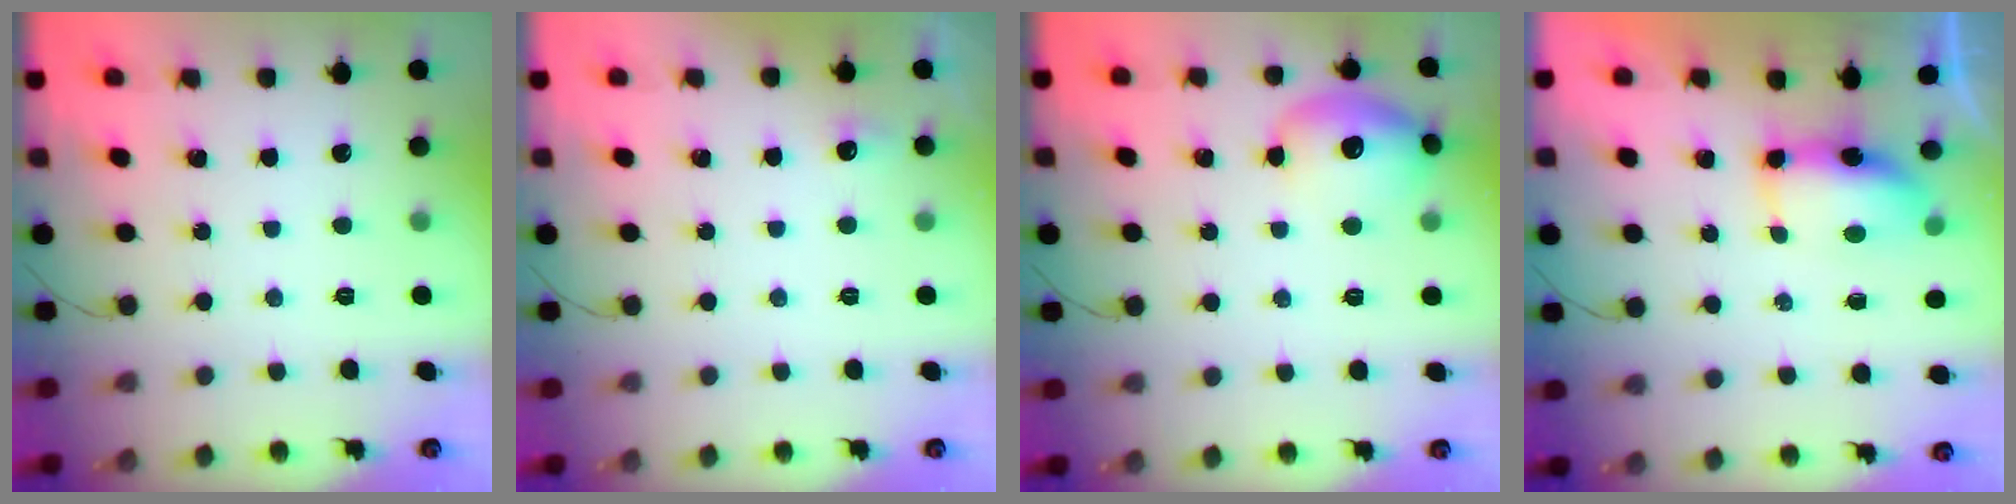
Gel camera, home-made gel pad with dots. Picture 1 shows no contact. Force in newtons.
{"total": 7.7, "press": 3.7, "slide": 6.7}
{"total": 13.4, "press": 12.5, "slide": 5.0}
{"total": 8.1, "press": 7.3, "slide": 3.6}